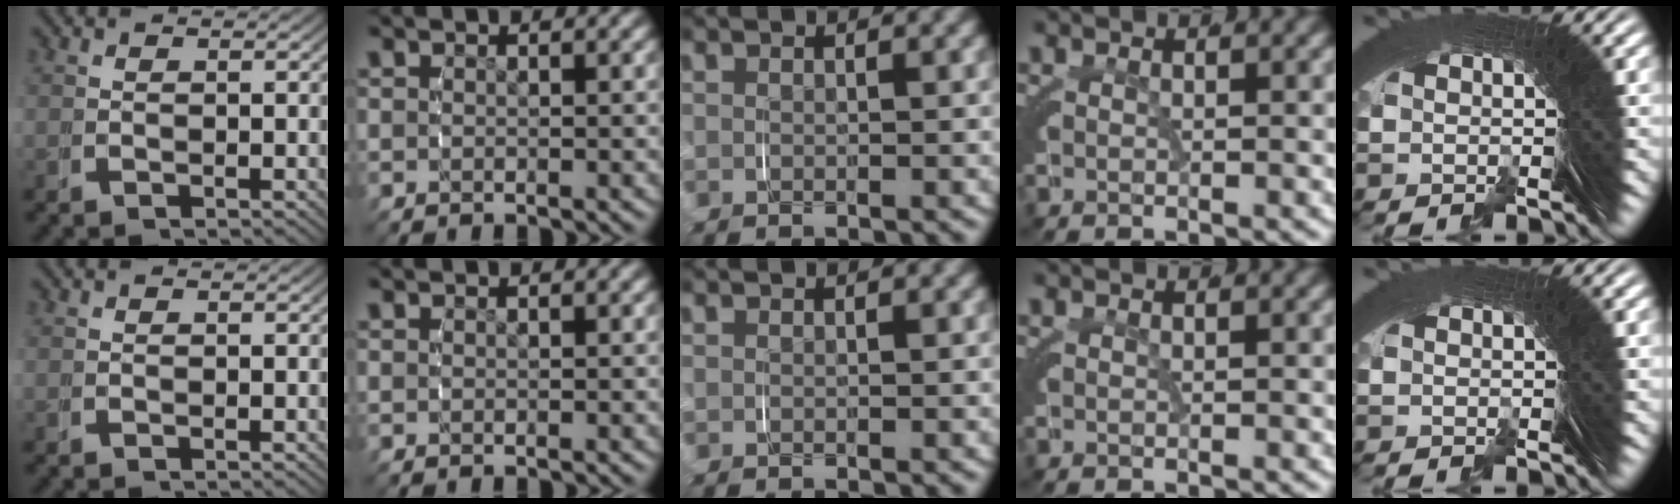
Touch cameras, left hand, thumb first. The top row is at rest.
{}